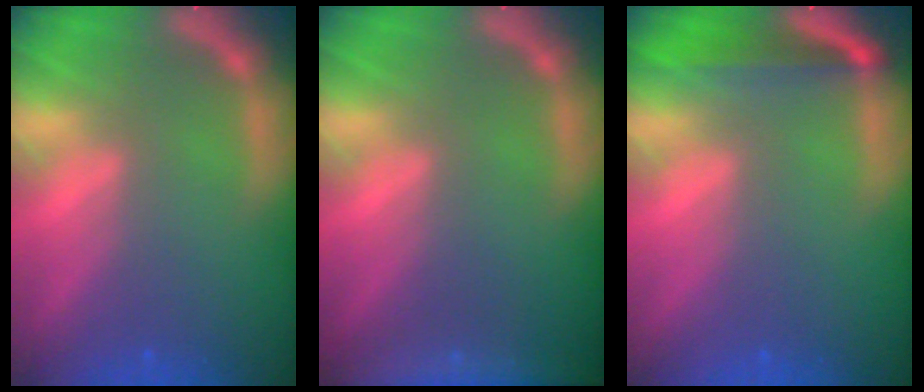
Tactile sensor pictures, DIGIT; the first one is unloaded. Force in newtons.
{"total": 8.0}
{"total": 4.0}